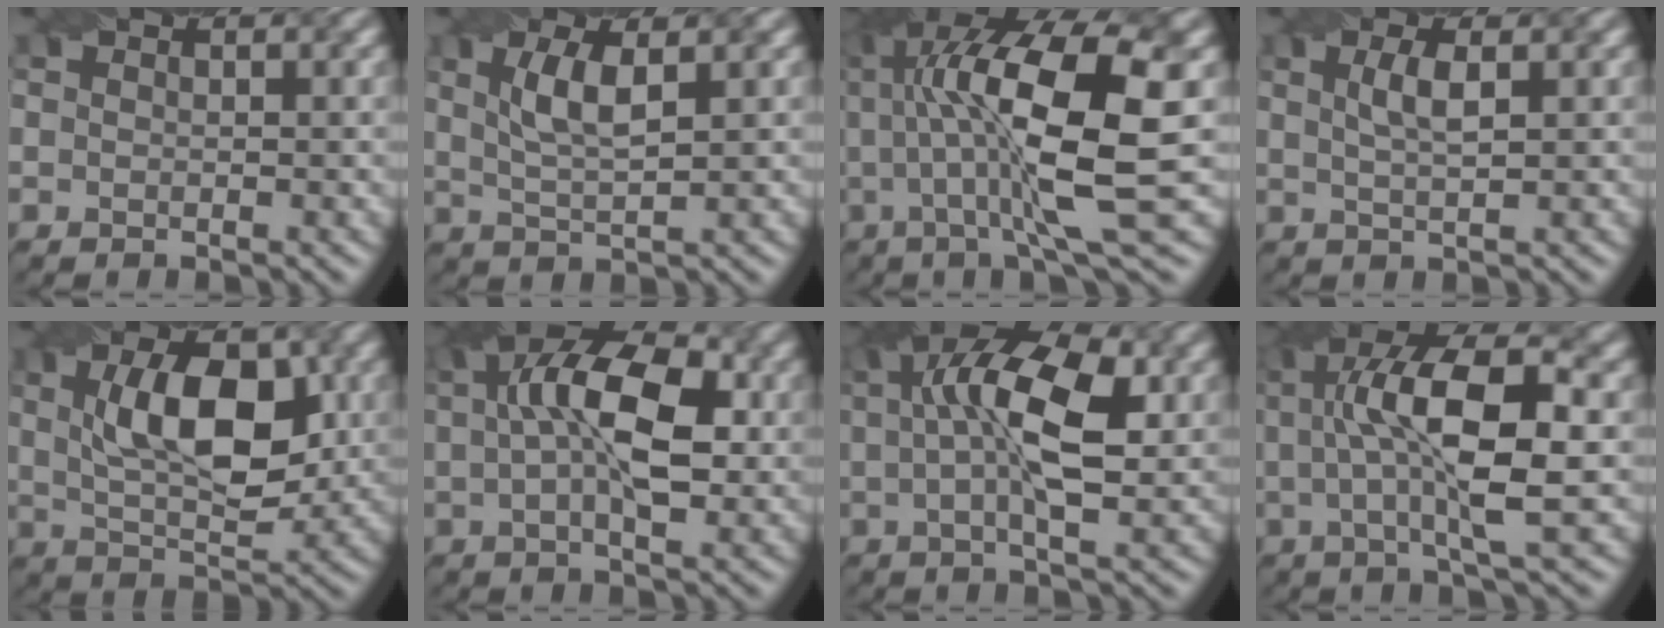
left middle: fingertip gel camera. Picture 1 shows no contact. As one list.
[{"total": 3.6, "force": [0.7, 1.0, 3.4], "torque": [-0.077, 0.007, 0.025]}, {"total": 12.9, "force": [1.1, 3.0, 12.5], "torque": [-0.207, 0.014, 0.032]}, {"total": 2.1, "force": [0.3, 0.5, 2.0], "torque": [-0.045, 0.009, 0.015]}, {"total": 8.7, "force": [1.3, 4.1, 7.5], "torque": [-0.126, 0.013, 0.029]}, {"total": 9.7, "force": [1.3, 4.4, 8.5], "torque": [-0.140, 0.030, 0.019]}, {"total": 9.2, "force": [1.3, 3.4, 8.4], "torque": [-0.145, 0.023, 0.025]}, {"total": 10.4, "force": [0.5, 2.9, 10.0], "torque": [-0.162, 0.020, 0.018]}]